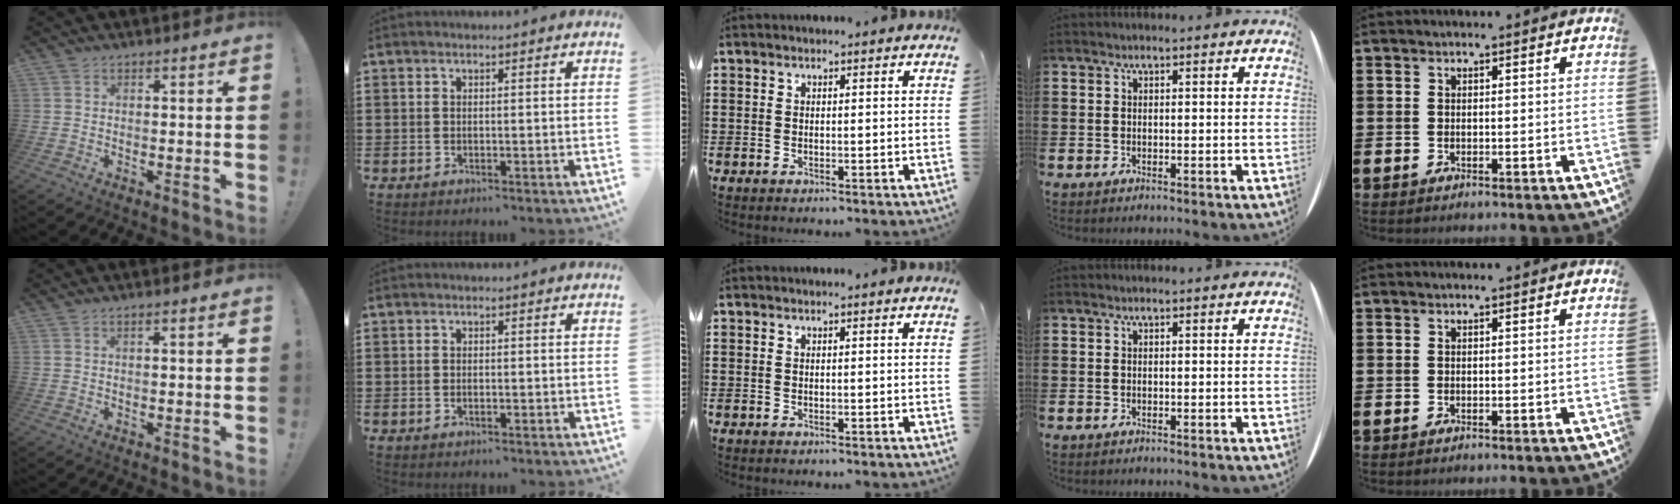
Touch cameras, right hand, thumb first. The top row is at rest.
{"thumb": {"total": 1.0, "force": [0.1, 0.0, 1.0], "torque": [-0.017, 0.000, 0.000]}, "index": {"total": 0.5, "force": [-0.1, 0.0, 0.5], "torque": [-0.012, -0.006, -0.001]}}